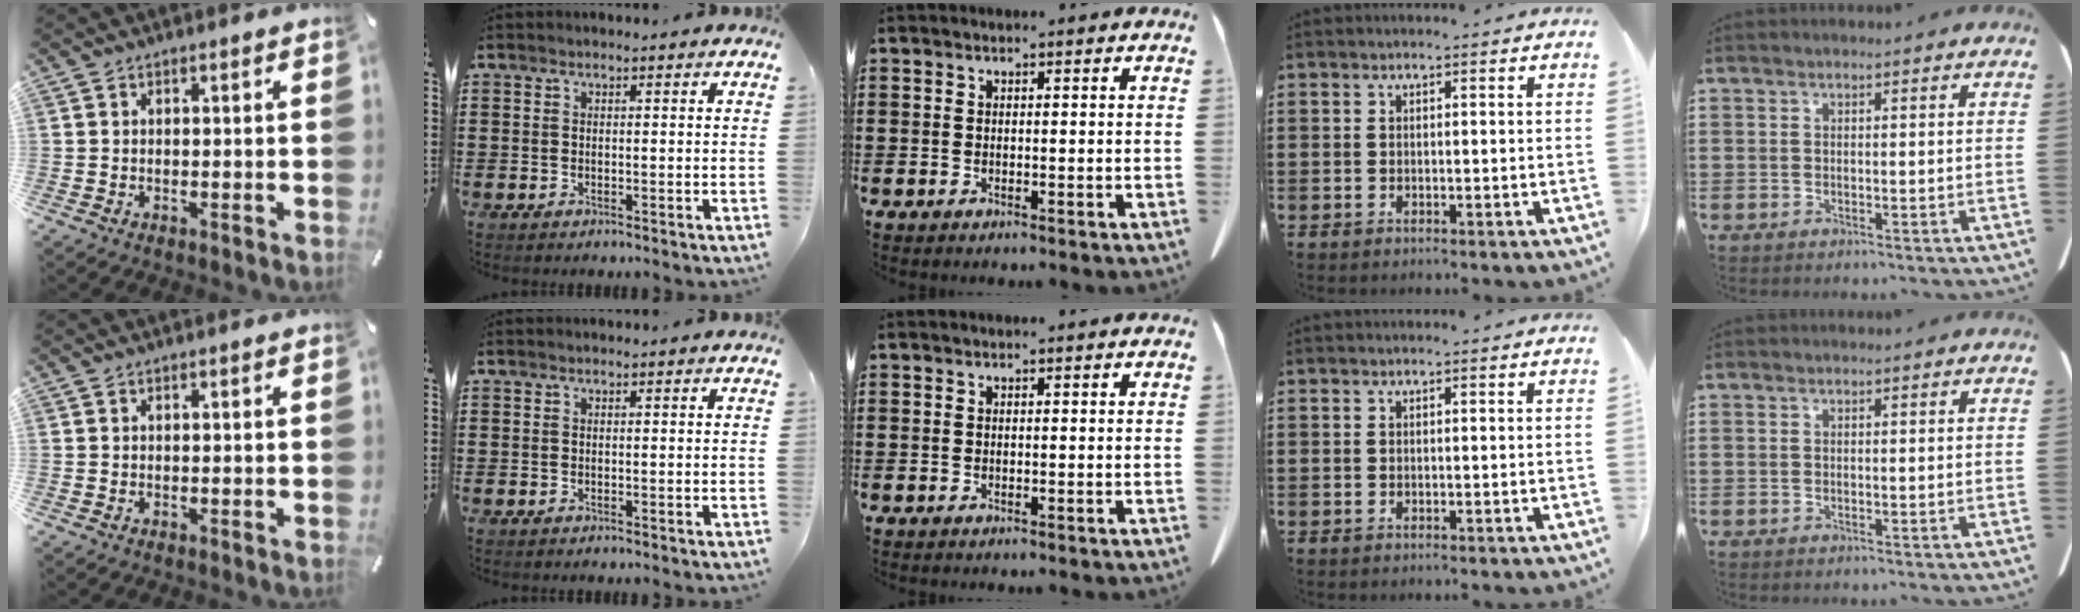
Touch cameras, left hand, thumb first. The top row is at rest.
{}